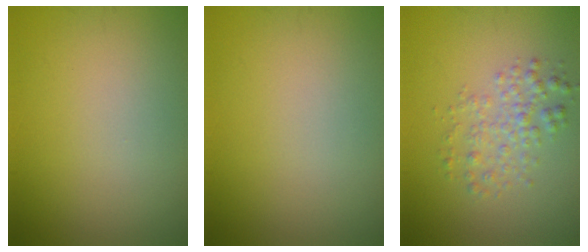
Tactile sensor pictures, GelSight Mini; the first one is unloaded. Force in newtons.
{"total": 0.0}
{"total": 2.6, "press": 2.6, "slide": 0.1}